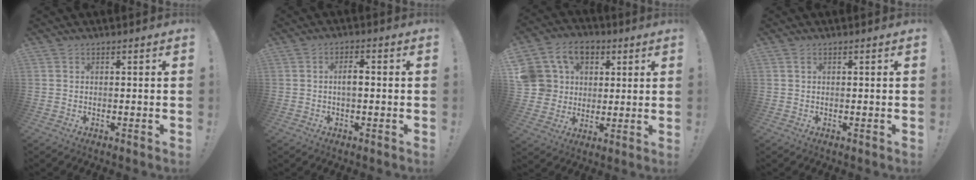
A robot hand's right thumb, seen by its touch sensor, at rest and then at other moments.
{"total": 3.7, "force": [-0.2, 1.6, 3.3], "torque": [-0.053, 0.007, -0.007]}
{"total": 14.3, "force": [5.1, 12.1, 5.6], "torque": [-0.087, -0.016, 0.108]}
{"total": 0.7, "force": [0.3, 0.3, 0.6], "torque": [-0.014, 0.002, 0.005]}